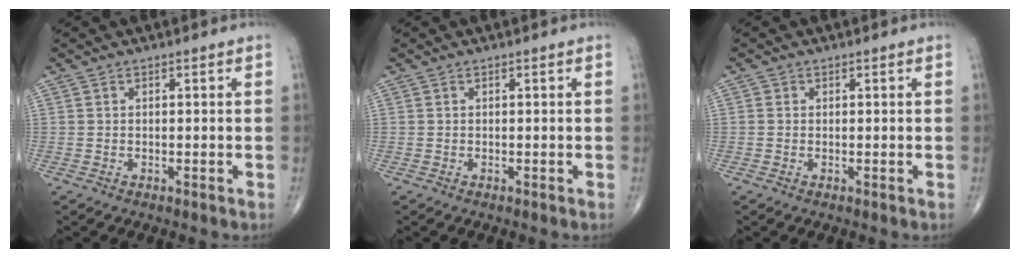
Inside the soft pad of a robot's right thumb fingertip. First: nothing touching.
{"total": 0.0}
{"total": 0.5, "force": [0.0, 0.5, 0.1], "torque": [0.001, 0.002, -0.002]}